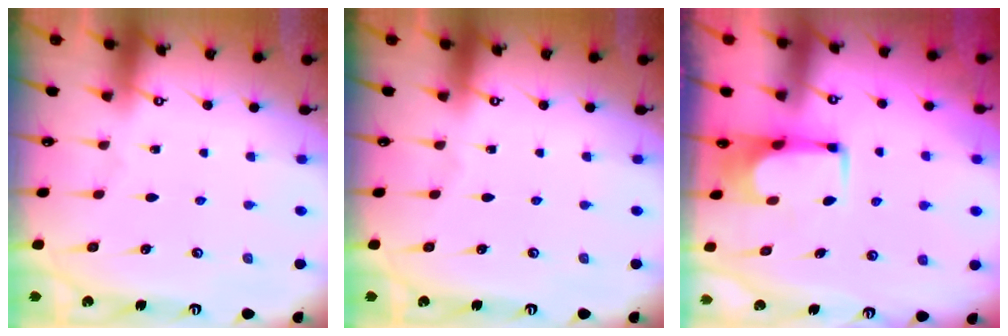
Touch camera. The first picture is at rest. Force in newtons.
{"total": 0.0}
{"total": 1.5, "press": 1.5, "slide": 0.3}